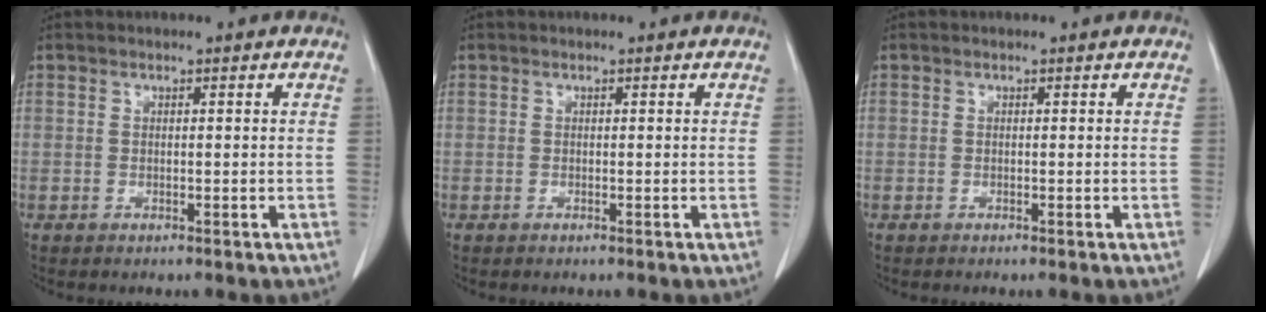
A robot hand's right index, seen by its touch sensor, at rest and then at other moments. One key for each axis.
{"total": 0.0}
{"total": 0.0}